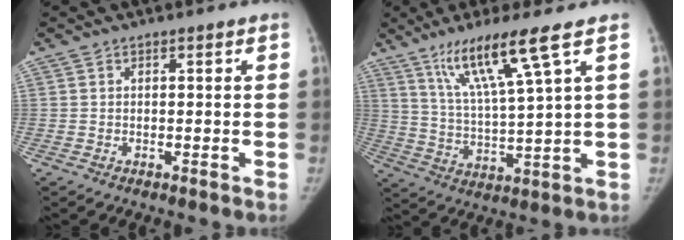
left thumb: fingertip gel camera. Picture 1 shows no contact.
{"total": 12.5, "force": [7.2, -0.3, 10.3], "torque": [-0.194, -0.035, 0.141]}